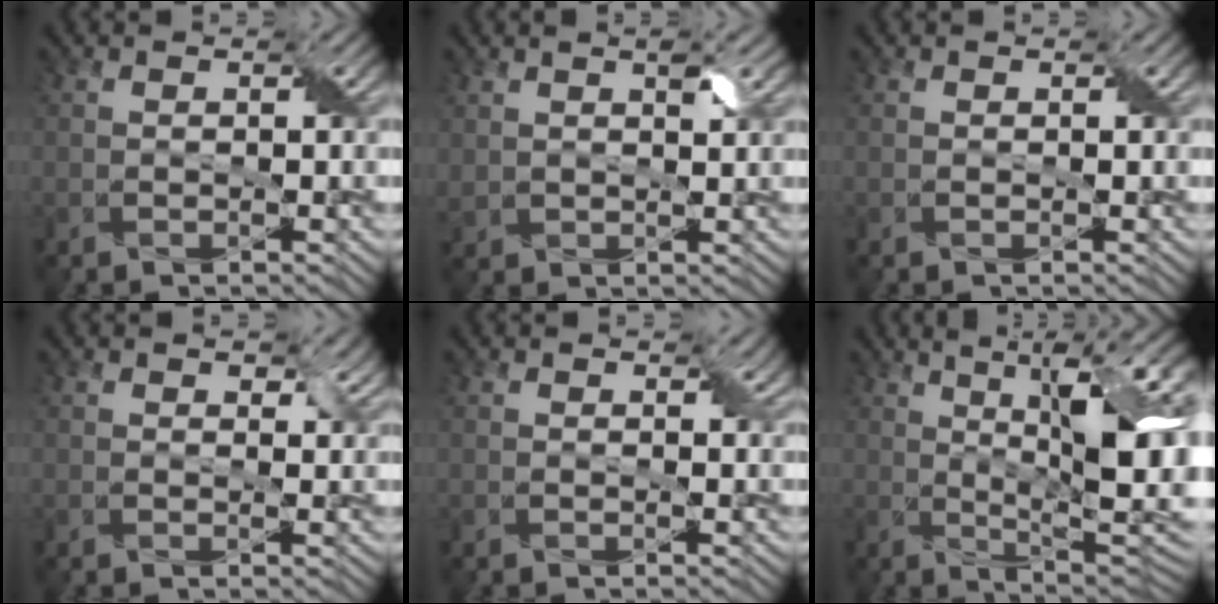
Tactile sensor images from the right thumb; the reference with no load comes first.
{"total": 3.3, "force": [1.8, 1.7, 2.2], "torque": [-0.054, 0.001, 0.037]}
{"total": 0.0}
{"total": 2.6, "force": [1.6, 1.4, 1.6], "torque": [-0.026, -0.004, 0.028]}
{"total": 1.4, "force": [0.8, 0.8, 0.9], "torque": [-0.013, -0.003, 0.015]}
{"total": 16.7, "force": [4.0, 5.3, 15.3], "torque": [-0.223, 0.026, 0.065]}